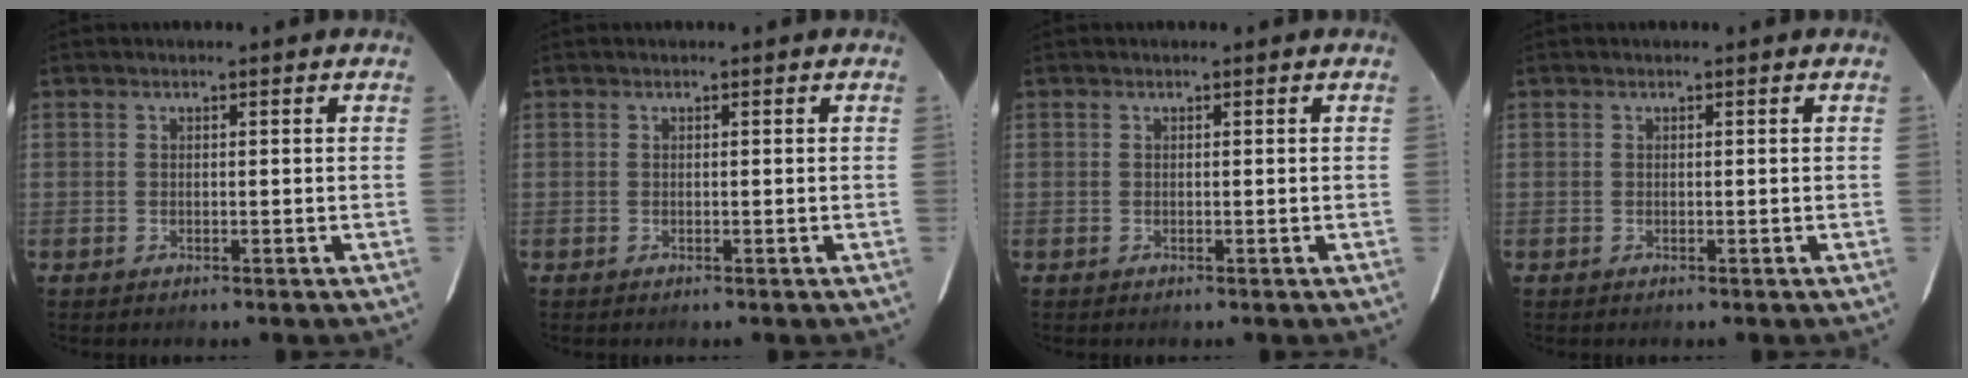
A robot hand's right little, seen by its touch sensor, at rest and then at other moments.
{"total": 0.0}
{"total": 0.0}
{"total": 0.0}